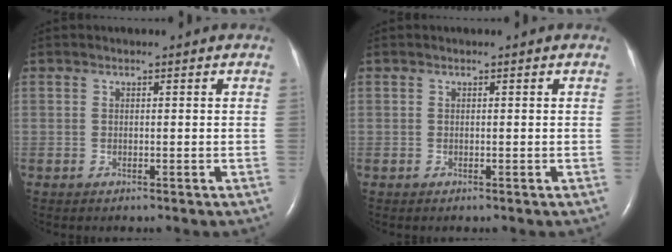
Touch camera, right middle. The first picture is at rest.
{"total": 0.0}